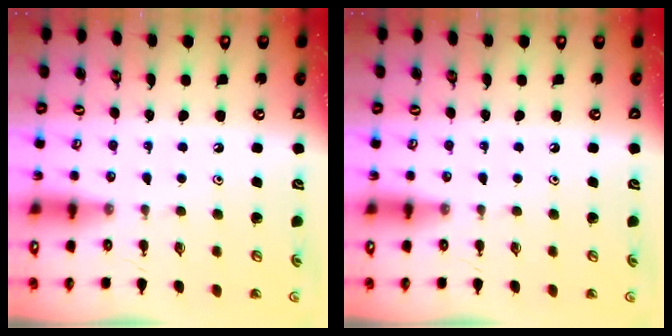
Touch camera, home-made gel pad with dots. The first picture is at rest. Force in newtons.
{"total": 0.0}